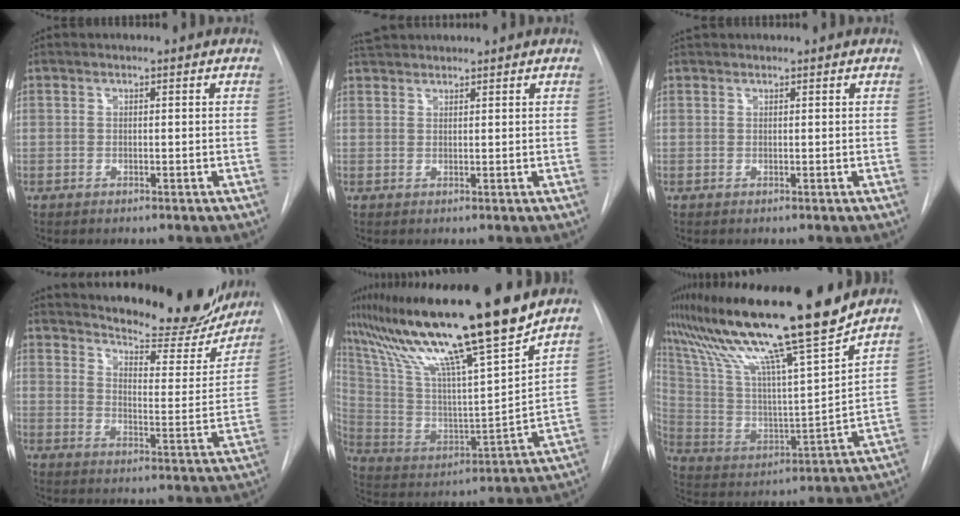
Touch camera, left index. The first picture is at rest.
{"total": 4.2, "force": [4.0, 0.5, 1.0], "torque": [-0.018, 0.037, 0.073]}
{"total": 1.7, "force": [1.7, 0.3, 0.4], "torque": [-0.010, 0.027, 0.032]}
{"total": 21.5, "force": [19.7, 4.4, 7.6], "torque": [-0.104, -0.054, 0.248]}
{"total": 22.3, "force": [17.7, -0.8, 13.5], "torque": [-0.244, -0.018, 0.309]}
{"total": 22.9, "force": [17.8, -0.1, 14.4], "torque": [-0.260, -0.001, 0.308]}